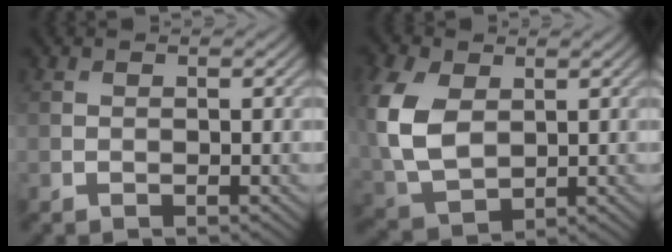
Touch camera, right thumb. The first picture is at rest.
{"total": 10.5, "force": [1.9, 7.1, 7.5], "torque": [-0.229, 0.003, 0.038]}